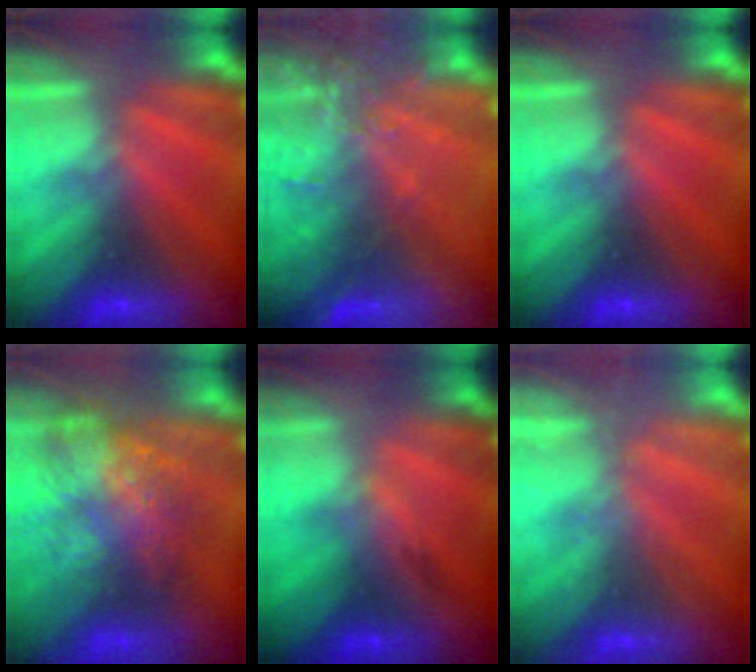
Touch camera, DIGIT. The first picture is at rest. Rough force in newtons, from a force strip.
{"total": 7.3}
{"total": 0.0}
{"total": 7.2}
{"total": 1.6}
{"total": 1.6}